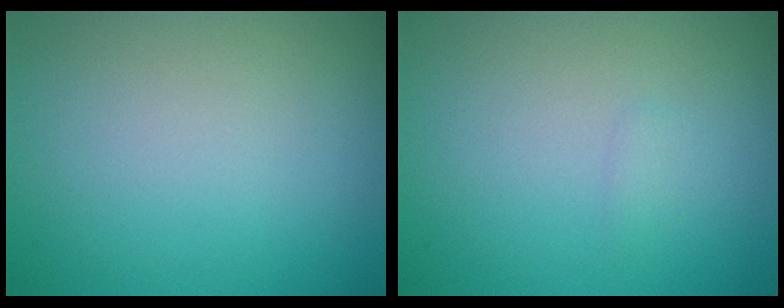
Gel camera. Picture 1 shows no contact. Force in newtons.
{"total": 0.7, "press": 0.7, "slide": 0.1}